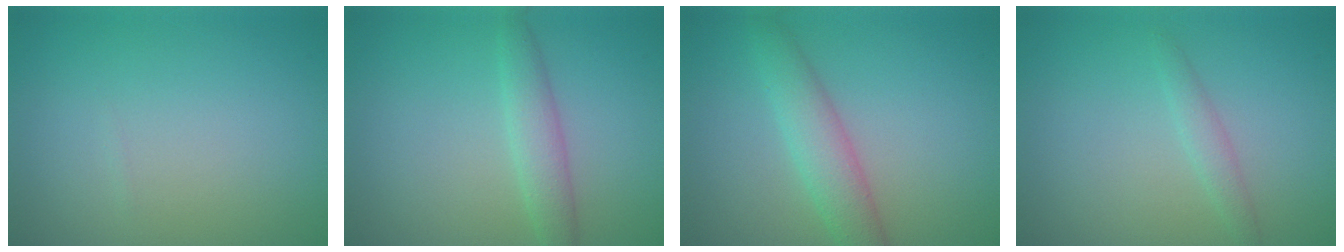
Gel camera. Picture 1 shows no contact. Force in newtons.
{"total": 2.3, "press": 2.3, "slide": 0.1}
{"total": 3.5, "press": 3.5, "slide": 0.1}
{"total": 1.2, "press": 1.2, "slide": 0.1}